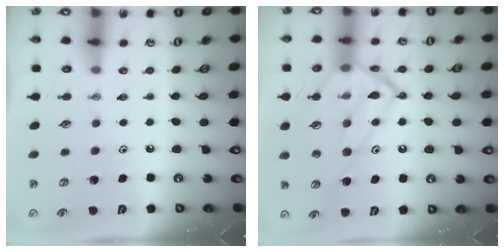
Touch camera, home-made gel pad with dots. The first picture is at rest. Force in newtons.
{"total": 19.9, "press": 19.9, "slide": 1.2}